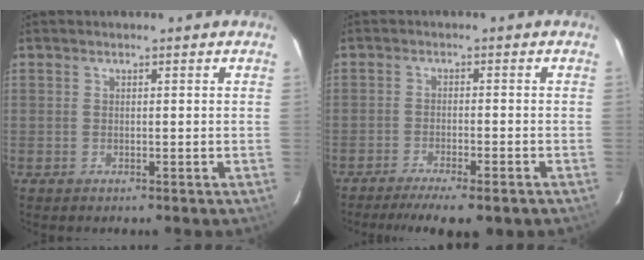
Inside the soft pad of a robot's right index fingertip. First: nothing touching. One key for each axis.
{"total": 9.5, "fx": -7.5, "fy": 1.6, "fz": 5.6, "tx": -0.121, "ty": -0.029, "tz": -0.116}